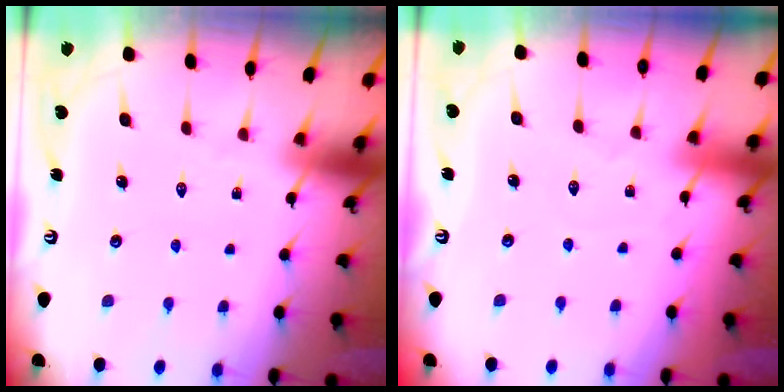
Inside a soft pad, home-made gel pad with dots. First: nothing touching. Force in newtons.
{"total": 2.9, "press": 2.9, "slide": 0.3}